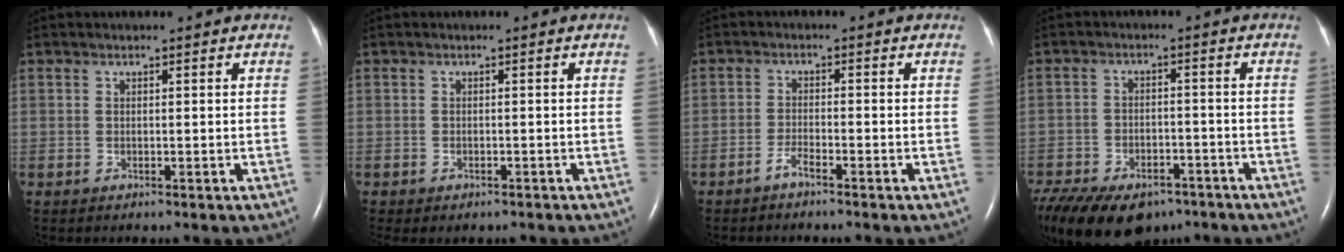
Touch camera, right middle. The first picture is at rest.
{"total": 3.6, "force": [-2.8, 1.7, 1.4], "torque": [-0.015, -0.001, -0.031]}
{"total": 2.0, "force": [-1.6, 0.0, 1.1], "torque": [-0.026, -0.001, -0.033]}
{"total": 18.4, "force": [-13.0, 9.5, 8.8], "torque": [-0.237, -0.022, -0.188]}